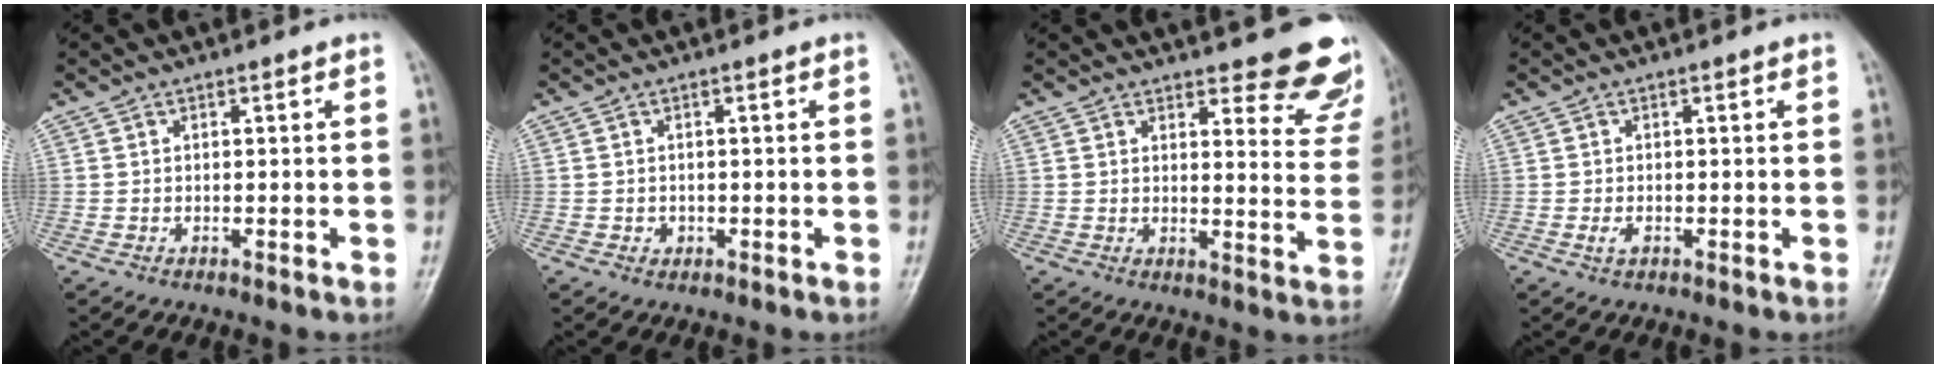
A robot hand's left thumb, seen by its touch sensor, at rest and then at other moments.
{"total": 1.3, "force": [-0.3, 1.2, 0.4], "torque": [0.002, 0.003, -0.002]}
{"total": 13.1, "force": [11.3, 4.1, 5.3], "torque": [-0.010, -0.084, 0.111]}
{"total": 1.8, "force": [-0.4, 1.1, 1.3], "torque": [-0.020, -0.001, -0.009]}